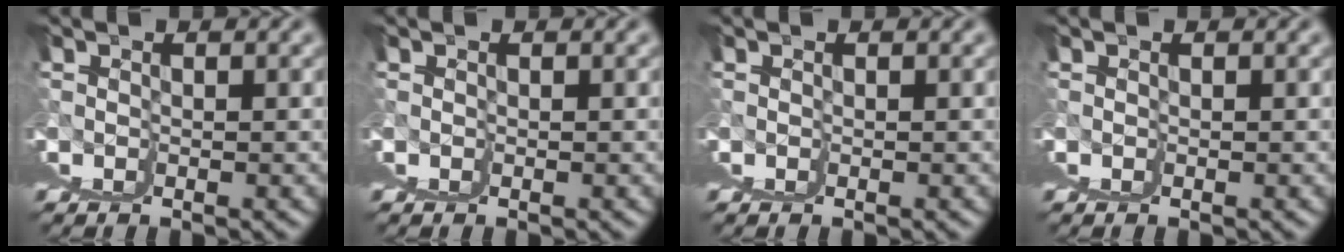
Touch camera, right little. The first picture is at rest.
{"total": 0.0}
{"total": 0.0}
{"total": 0.0}